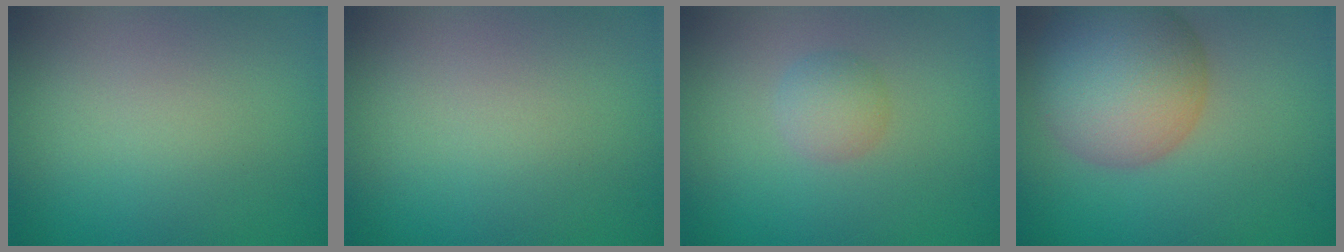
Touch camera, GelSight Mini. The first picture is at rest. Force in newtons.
{"total": 0.0}
{"total": 1.9, "press": 1.9, "slide": 0.0}
{"total": 9.6, "press": 9.5, "slide": 0.6}